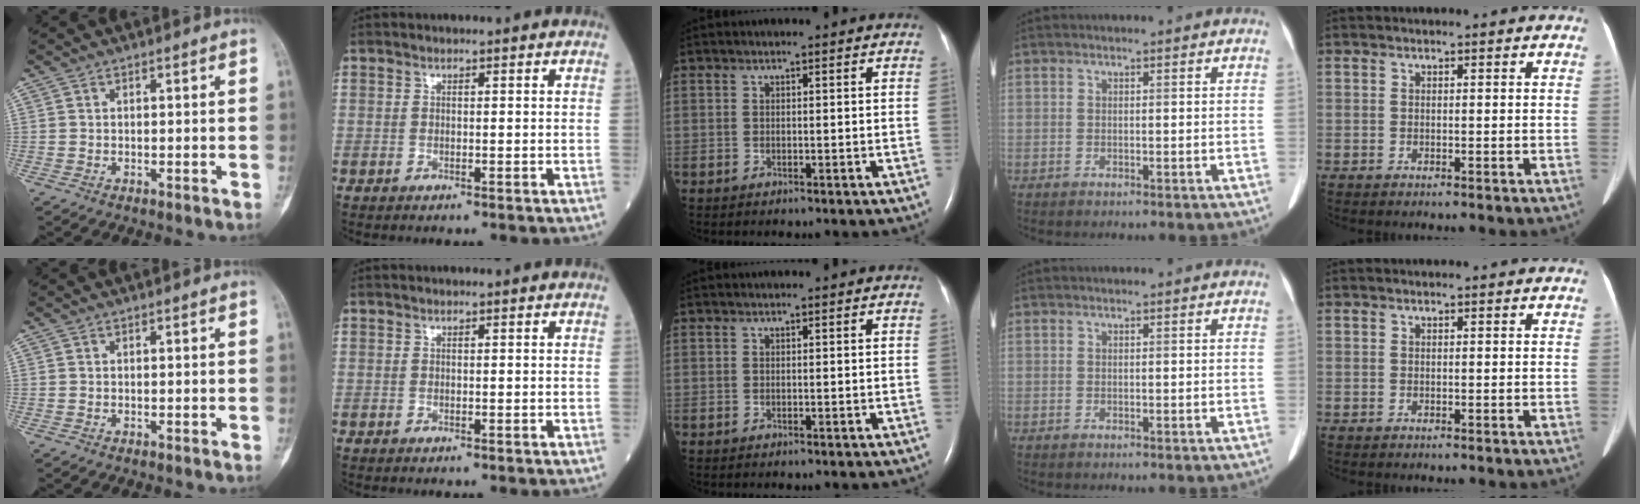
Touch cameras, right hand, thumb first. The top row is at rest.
{}